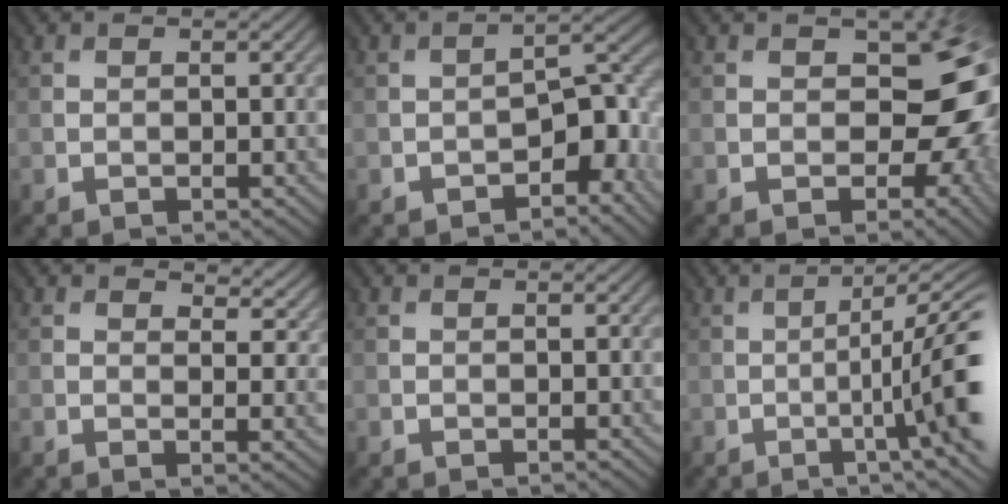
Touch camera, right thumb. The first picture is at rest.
{"total": 4.7, "force": [-3.2, 1.7, 3.0], "torque": [-0.036, 0.005, -0.051]}
{"total": 10.3, "force": [-0.8, 6.9, 7.6], "torque": [-0.069, -0.008, -0.007]}
{"total": 5.5, "force": [2.6, 2.6, 4.1], "torque": [-0.059, -0.005, 0.043]}
{"total": 0.0}
{"total": 12.4, "force": [-1.9, 3.2, 11.8], "torque": [-0.157, -0.009, -0.015]}